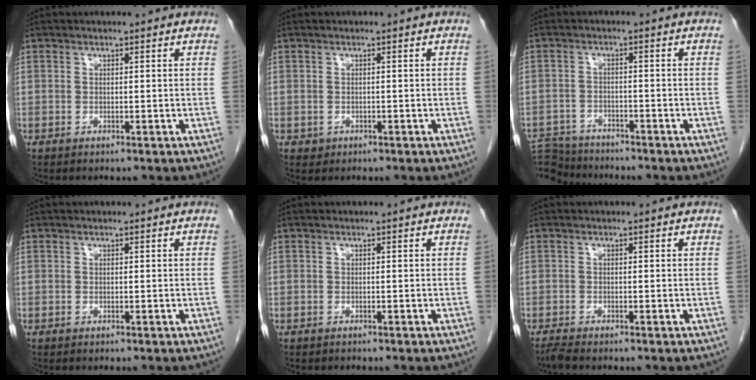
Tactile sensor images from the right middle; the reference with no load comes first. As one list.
[{"total": 0.9, "force": [-0.3, 0.8, 0.1], "torque": [-0.001, 0.003, -0.001]}, {"total": 8.1, "force": [-7.8, 2.1, 0.6], "torque": [-0.016, 0.004, -0.133]}, {"total": 0.0}, {"total": 0.0}, {"total": 1.3, "force": [-1.2, -0.4, 0.4], "torque": [-0.021, -0.009, -0.025]}]